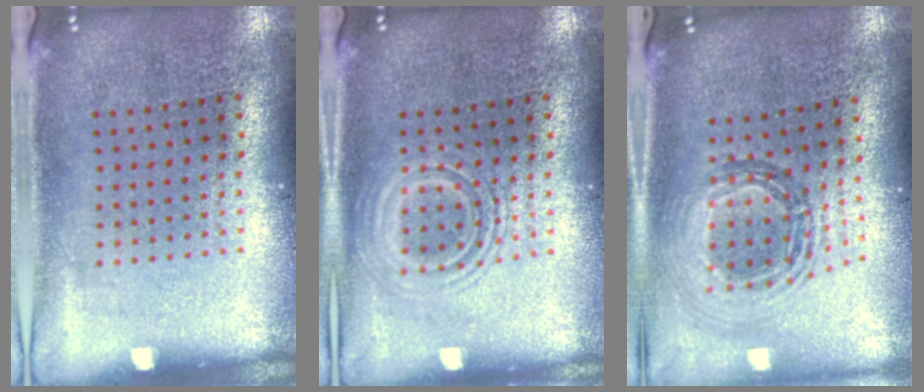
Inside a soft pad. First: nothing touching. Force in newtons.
{"total": 2.6, "press": 2.6, "slide": 0.4}
{"total": 0.9, "press": 0.9, "slide": 0.2}